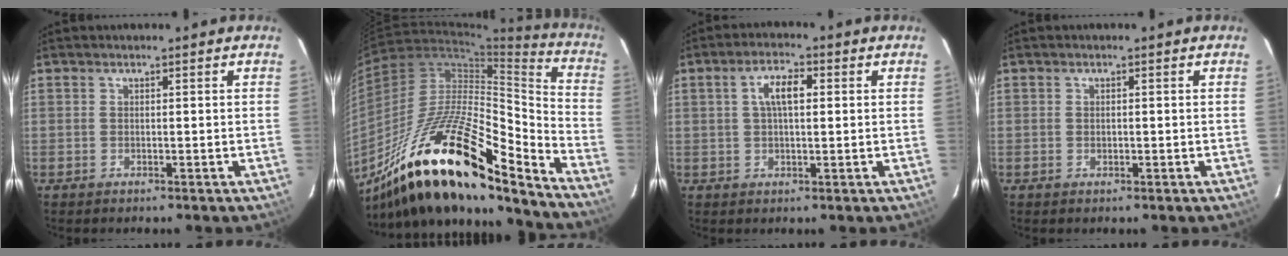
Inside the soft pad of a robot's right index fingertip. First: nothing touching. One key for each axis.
{"total": 25.6, "fx": -17.2, "fy": 6.4, "fz": 17.9, "tx": -0.311, "ty": -0.021, "tz": -0.308}
{"total": 5.2, "fx": 1.1, "fy": 2.1, "fz": 4.6, "tx": -0.086, "ty": 0.015, "tz": 0.020}
{"total": 0.7, "fx": -0.1, "fy": 0.5, "fz": 0.4, "tx": -0.005, "ty": 0.000, "tz": 0.000}